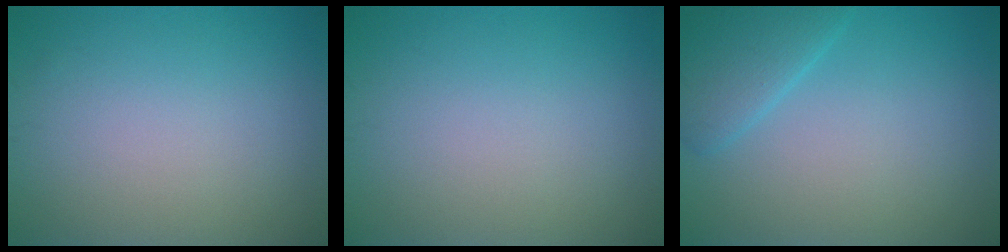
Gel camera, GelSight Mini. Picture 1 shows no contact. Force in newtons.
{"total": 0.0}
{"total": 3.0, "press": 3.0, "slide": 0.2}